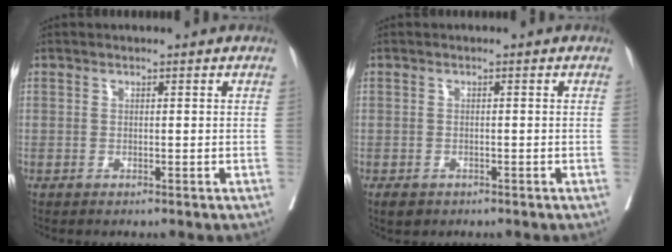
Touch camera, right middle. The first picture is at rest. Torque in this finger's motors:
{"motor_torque": [0.29, -0.20, 0.03, 0.01]}